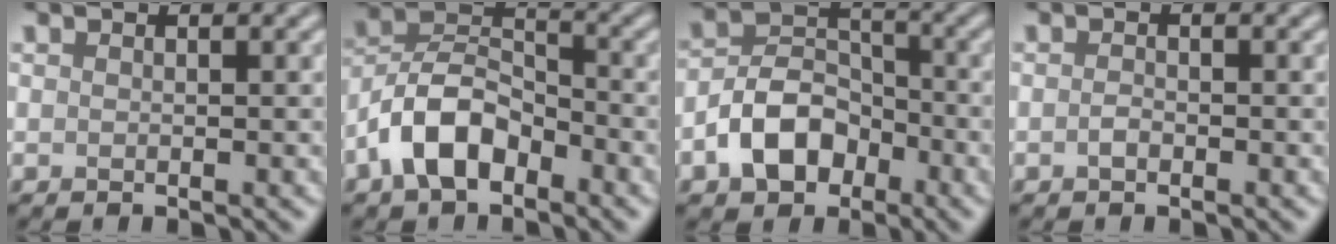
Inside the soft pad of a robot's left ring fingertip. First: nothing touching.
{"total": 6.3, "force": [-3.4, 3.5, 4.0], "torque": [-0.070, 0.010, -0.075]}
{"total": 5.7, "force": [-2.7, 3.9, 3.2], "torque": [-0.051, 0.002, -0.056]}
{"total": 0.8, "force": [-0.4, 0.4, 0.5], "torque": [-0.012, 0.000, -0.008]}